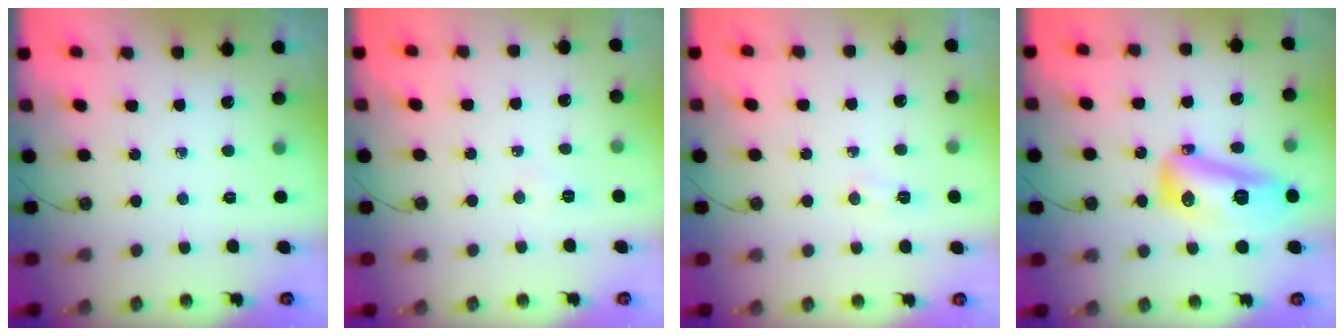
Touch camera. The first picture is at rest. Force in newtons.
{"total": 4.1, "press": 4.0, "slide": 0.4}
{"total": 5.0, "press": 4.9, "slide": 0.9}
{"total": 14.3, "press": 14.2, "slide": 1.2}